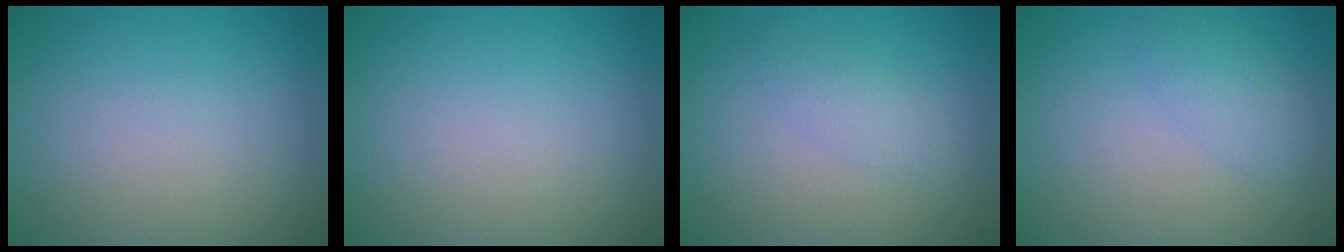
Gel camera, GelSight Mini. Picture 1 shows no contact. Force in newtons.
{"total": 0.0}
{"total": 1.7, "press": 1.7, "slide": 0.0}
{"total": 2.1, "press": 2.1, "slide": 0.1}